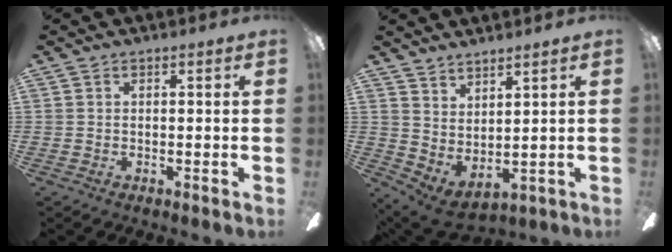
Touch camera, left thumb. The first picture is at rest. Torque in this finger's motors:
{"motor_torque": [0.15, 1.42, 0.35, -0.39, 0.00]}